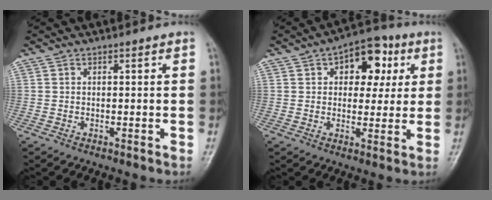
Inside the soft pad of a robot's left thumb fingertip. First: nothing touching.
{"total": 11.0, "force": [3.7, 6.9, 7.7], "torque": [-0.056, 0.005, 0.045]}